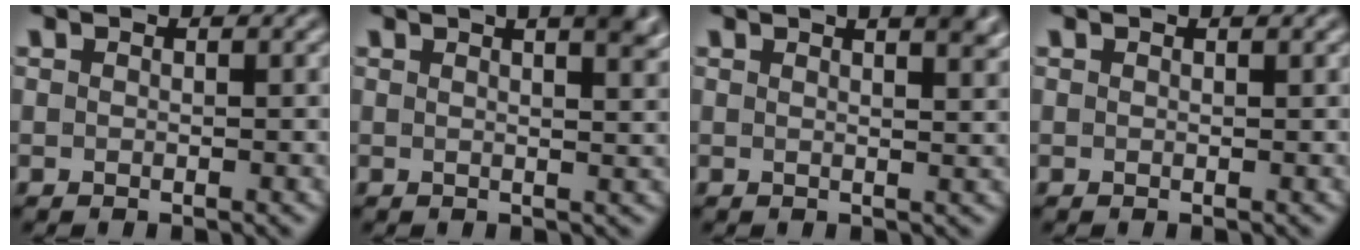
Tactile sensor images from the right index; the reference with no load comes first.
{"total": 6.6, "force": [3.3, 1.8, 5.4], "torque": [-0.050, 0.014, 0.046]}
{"total": 4.3, "force": [2.5, 0.5, 3.5], "torque": [-0.032, 0.004, 0.039]}
{"total": 0.0}